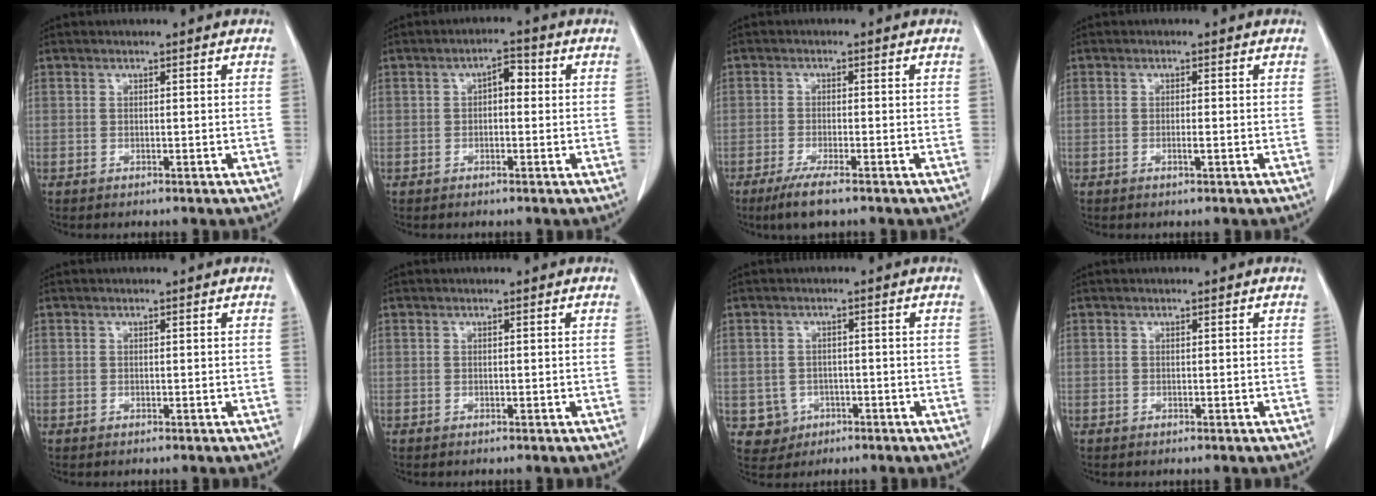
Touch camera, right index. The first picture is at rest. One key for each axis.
{"total": 3.0, "fx": 0.3, "fy": 1.5, "fz": 2.6, "tx": -0.036, "ty": 0.014, "tz": 0.001}
{"total": 4.9, "fx": -3.4, "fy": 0.4, "fz": 3.6, "tx": -0.069, "ty": -0.014, "tz": -0.060}
{"total": 1.1, "fx": -0.4, "fy": -0.1, "fz": 1.1, "tx": -0.022, "ty": -0.003, "tz": -0.007}
{"total": 0.0}
{"total": 0.0}
{"total": 3.9, "fx": -1.2, "fy": 3.7, "fz": 0.2, "tx": 0.002, "ty": 0.011, "tz": -0.011}
{"total": 0.0}